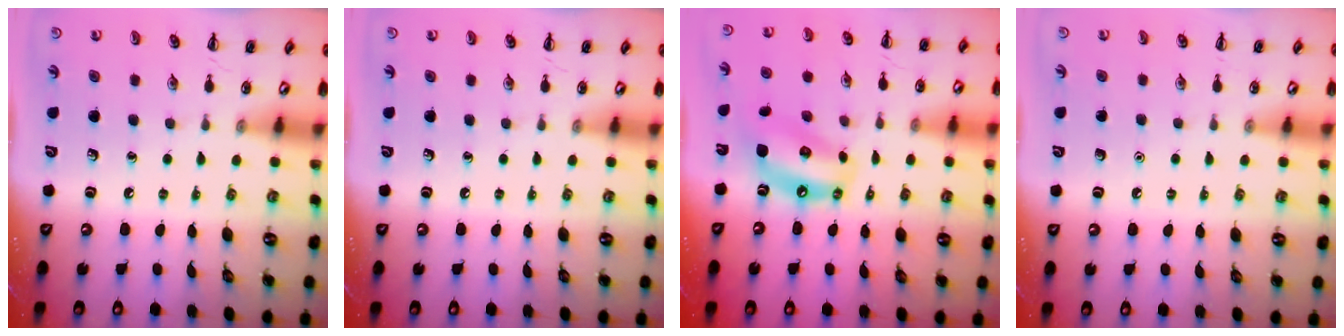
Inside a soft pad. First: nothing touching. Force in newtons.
{"total": 0.0}
{"total": 11.1, "press": 10.7, "slide": 2.9}
{"total": 1.5, "press": 1.5, "slide": 0.1}